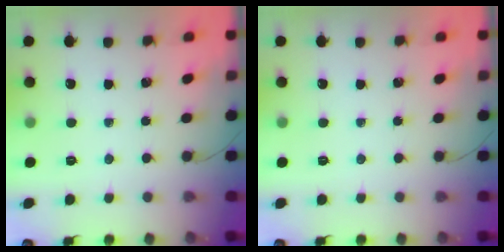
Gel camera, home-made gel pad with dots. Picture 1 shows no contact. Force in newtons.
{"total": 0.0}